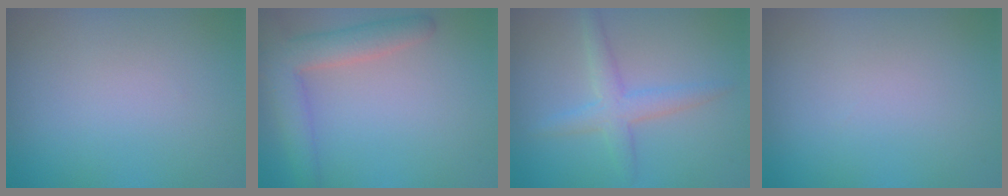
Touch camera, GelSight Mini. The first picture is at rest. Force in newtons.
{"total": 4.7, "press": 4.6, "slide": 0.5}
{"total": 2.9, "press": 2.9, "slide": 0.1}
{"total": 0.0}